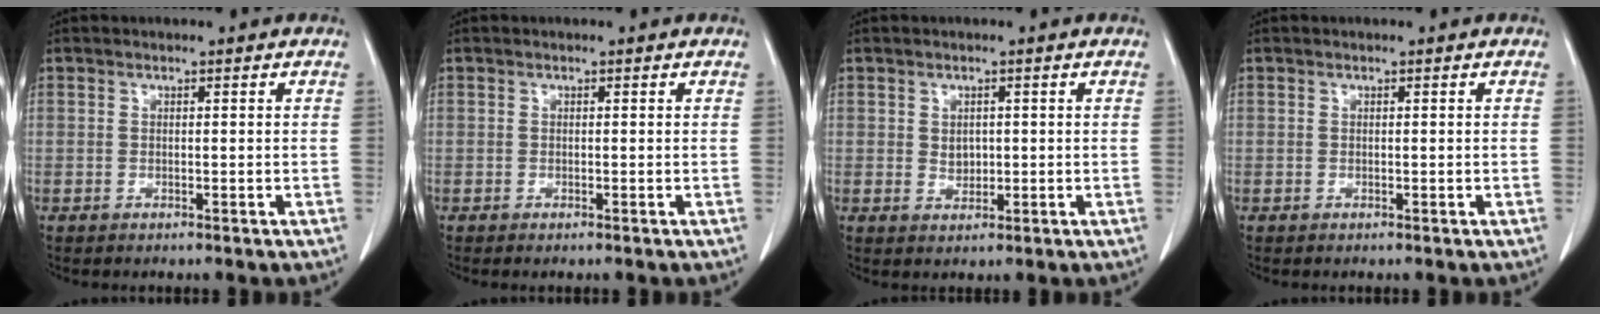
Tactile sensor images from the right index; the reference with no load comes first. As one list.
[{"total": 0.0}, {"total": 2.0, "force": [0.3, 1.6, 1.2], "torque": [-0.018, -0.001, 0.011]}, {"total": 0.0}]